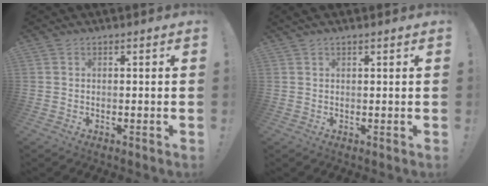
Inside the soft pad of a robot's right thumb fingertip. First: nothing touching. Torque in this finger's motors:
{"motor_torque": [0.59, 0.75, 0.82, 0.71, 0.03]}